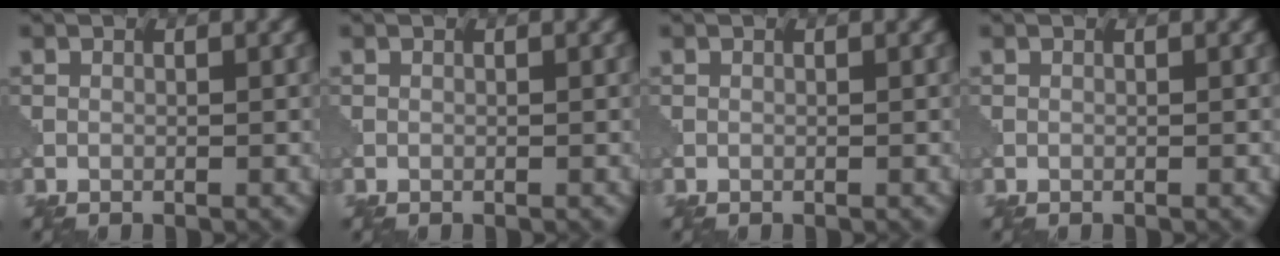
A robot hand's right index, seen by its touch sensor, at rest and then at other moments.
{"total": 0.0}
{"total": 0.0}
{"total": 0.0}